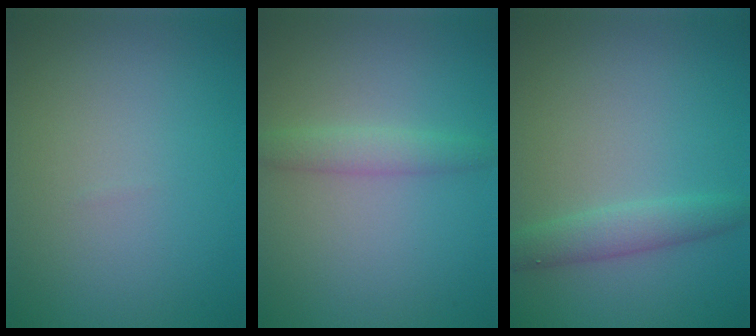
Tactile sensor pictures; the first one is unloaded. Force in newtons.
{"total": 1.9, "press": 1.9, "slide": 0.1}
{"total": 2.4, "press": 2.4, "slide": 0.1}